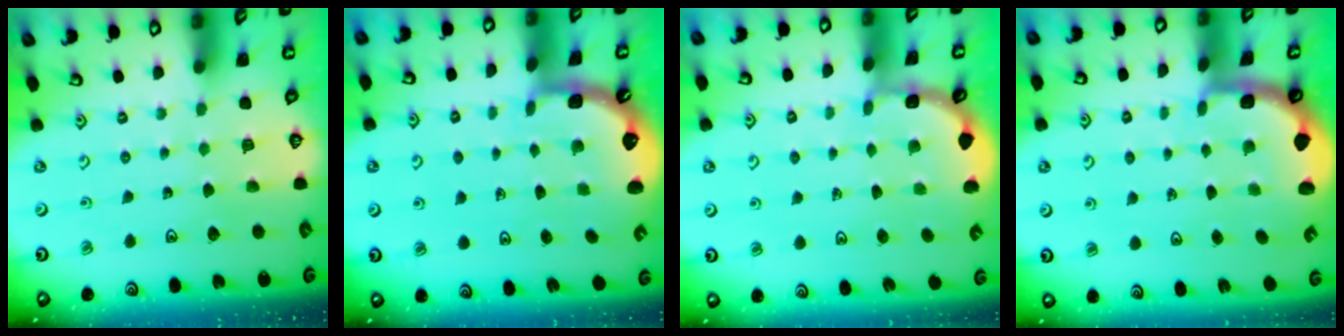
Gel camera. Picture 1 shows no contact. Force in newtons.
{"total": 1.2, "press": 1.2, "slide": 0.1}
{"total": 2.0, "press": 2.0, "slide": 0.1}
{"total": 2.3, "press": 2.0, "slide": 1.0}